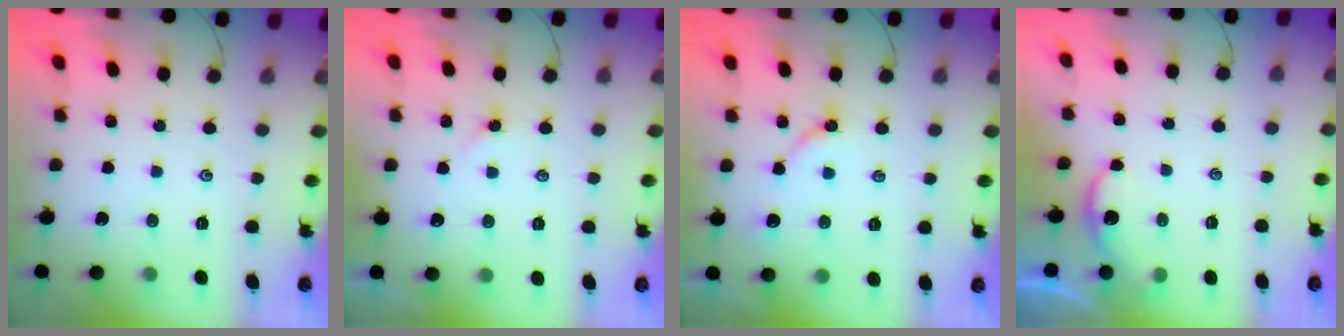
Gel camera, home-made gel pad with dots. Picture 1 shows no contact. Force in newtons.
{"total": 2.6, "press": 2.5, "slide": 0.5}
{"total": 5.1, "press": 5.1, "slide": 0.6}
{"total": 1.3, "press": 1.3, "slide": 0.2}